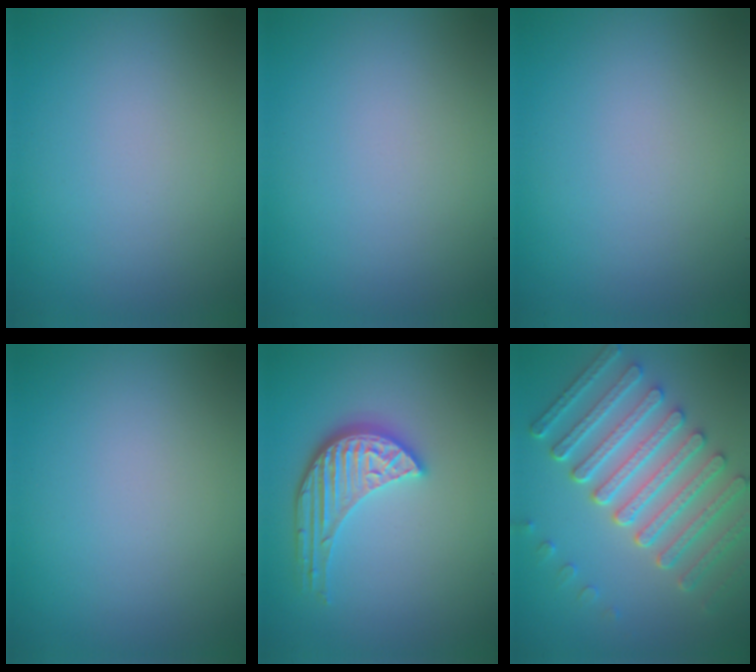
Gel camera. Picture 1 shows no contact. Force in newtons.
{"total": 0.0}
{"total": 0.0}
{"total": 0.0}
{"total": 4.3, "press": 3.6, "slide": 2.4}
{"total": 7.9, "press": 6.1, "slide": 5.0}